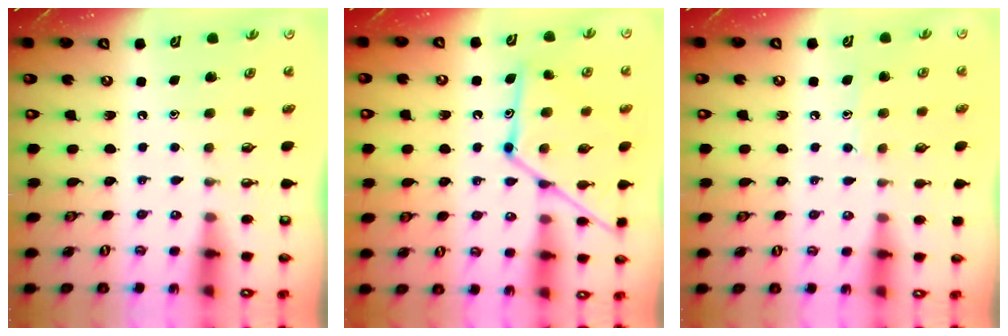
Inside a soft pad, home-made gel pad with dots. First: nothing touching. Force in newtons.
{"total": 15.7, "press": 15.6, "slide": 1.2}
{"total": 6.3, "press": 6.2, "slide": 0.7}